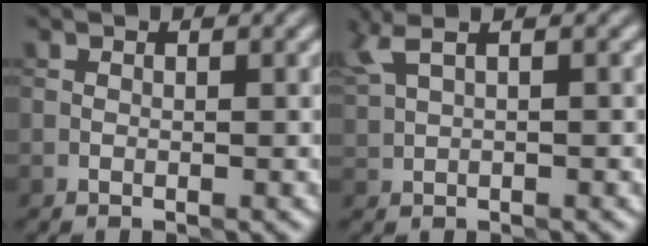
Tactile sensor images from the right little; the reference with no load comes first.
{"total": 3.2, "force": [2.2, 0.7, 2.3], "torque": [-0.069, 0.012, 0.054]}